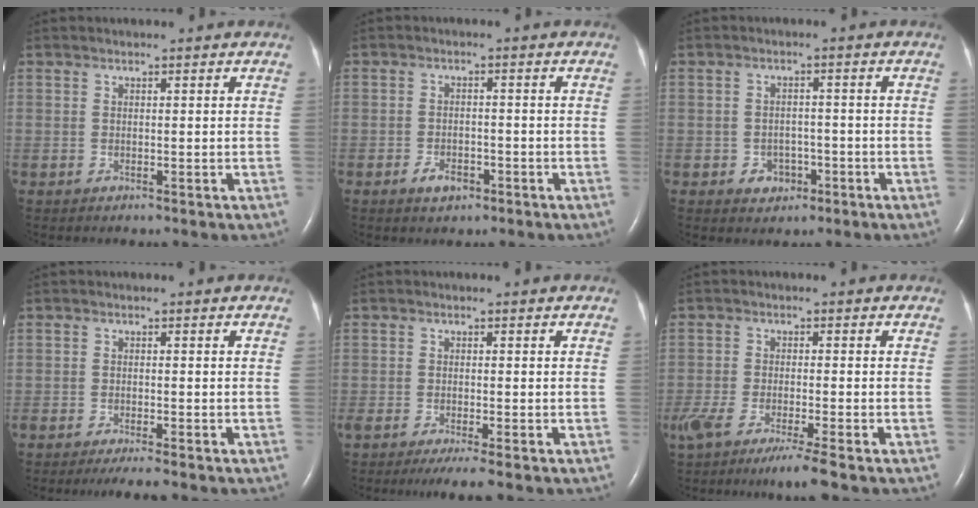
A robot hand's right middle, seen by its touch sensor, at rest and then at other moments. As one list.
[{"total": 3.0, "force": [-1.8, 1.6, 1.7], "torque": [-0.035, 0.001, -0.025]}, {"total": 3.2, "force": [-1.4, 2.5, 1.3], "torque": [-0.015, 0.006, -0.015]}, {"total": 4.1, "force": [-3.3, 0.1, 2.3], "torque": [-0.036, -0.007, -0.051]}, {"total": 4.4, "force": [-3.3, 0.0, 2.9], "torque": [-0.044, -0.010, -0.053]}, {"total": 8.4, "force": [-5.9, 0.1, 6.0], "torque": [-0.102, -0.022, -0.097]}]